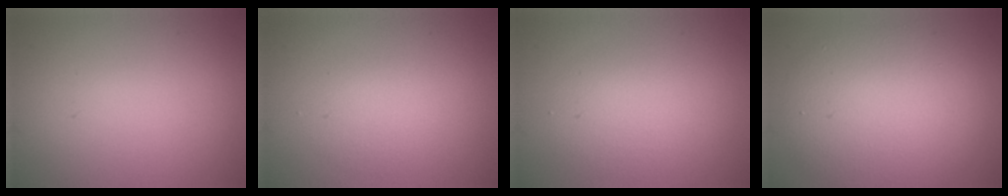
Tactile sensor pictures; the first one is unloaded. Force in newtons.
{"total": 1.9, "press": 1.9, "slide": 0.1}
{"total": 2.9, "press": 2.9, "slide": 0.2}
{"total": 7.0, "press": 7.0, "slide": 0.3}